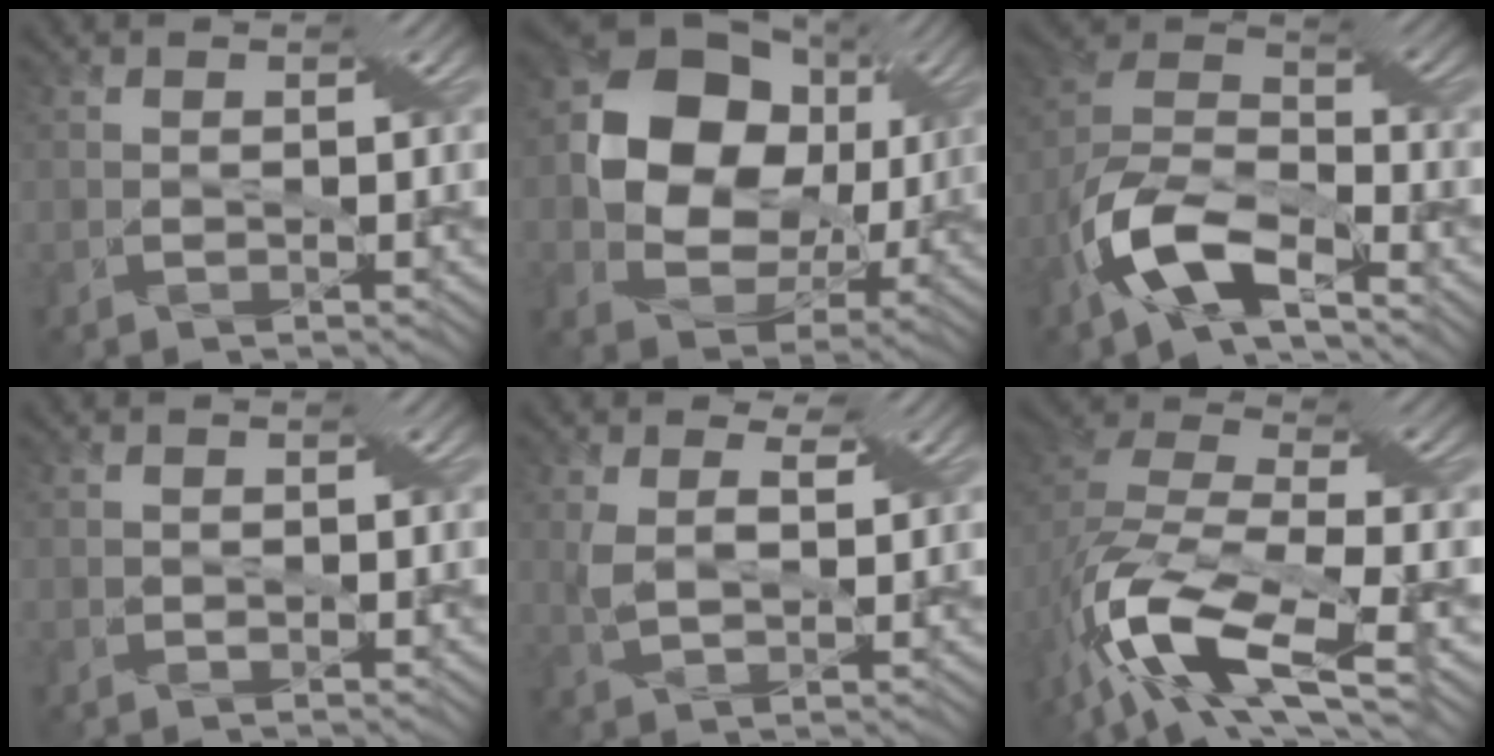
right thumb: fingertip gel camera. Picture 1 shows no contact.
{"total": 13.6, "force": [2.2, 10.3, 8.6], "torque": [-0.168, -0.004, 0.041]}
{"total": 11.5, "force": [-6.9, 4.6, 7.9], "torque": [-0.175, -0.011, -0.147]}
{"total": 0.7, "force": [0.1, 0.5, 0.3], "torque": [-0.003, -0.001, -0.002]}
{"total": 3.8, "force": [1.6, 1.7, 3.0], "torque": [-0.080, -0.003, 0.030]}
{"total": 14.6, "force": [-6.8, 6.0, 11.4], "torque": [-0.285, -0.020, -0.121]}